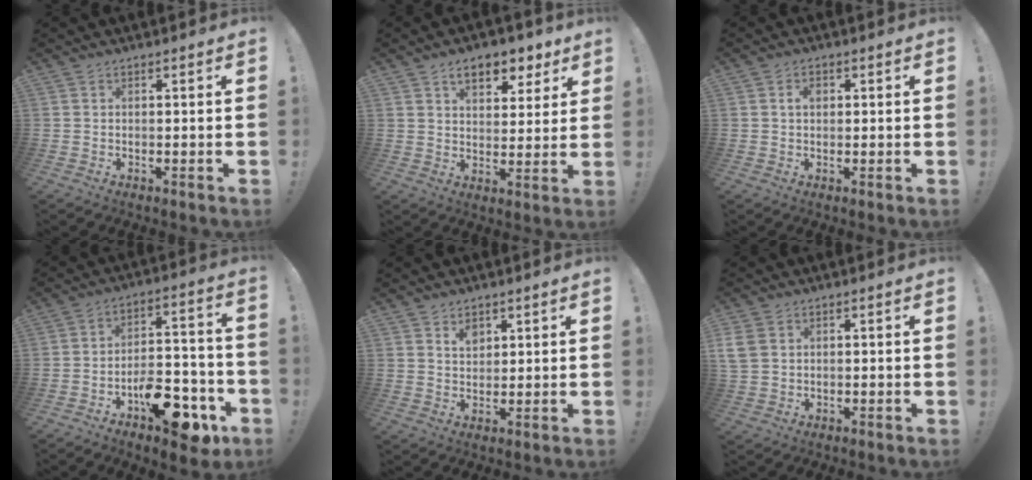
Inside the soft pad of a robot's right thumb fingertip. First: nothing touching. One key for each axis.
{"total": 9.5, "fx": 5.8, "fy": 5.3, "fz": 5.4, "tx": -0.069, "ty": -0.029, "tz": 0.102}
{"total": 2.4, "fx": 0.6, "fy": 1.6, "fz": 1.7, "tx": -0.028, "ty": 0.003, "tz": 0.007}
{"total": 14.6, "fx": -8.5, "fy": 6.7, "fz": 9.8, "tx": -0.109, "ty": 0.070, "tz": -0.134}
{"total": 4.0, "fx": 2.7, "fy": 2.6, "fz": 1.5, "tx": -0.023, "ty": -0.010, "tz": 0.048}
{"total": 5.1, "fx": 1.2, "fy": 4.1, "fz": 2.7, "tx": -0.059, "ty": 0.003, "tz": 0.027}